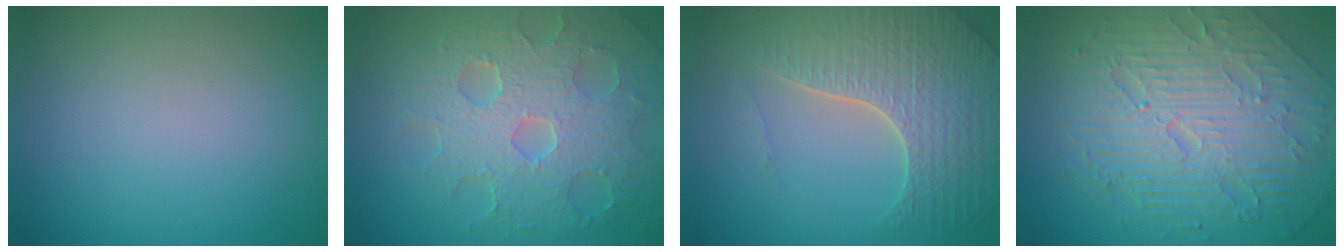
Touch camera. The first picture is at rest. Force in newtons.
{"total": 8.6, "press": 5.8, "slide": 6.4}
{"total": 6.5, "press": 5.0, "slide": 4.2}
{"total": 10.1, "press": 6.7, "slide": 7.6}